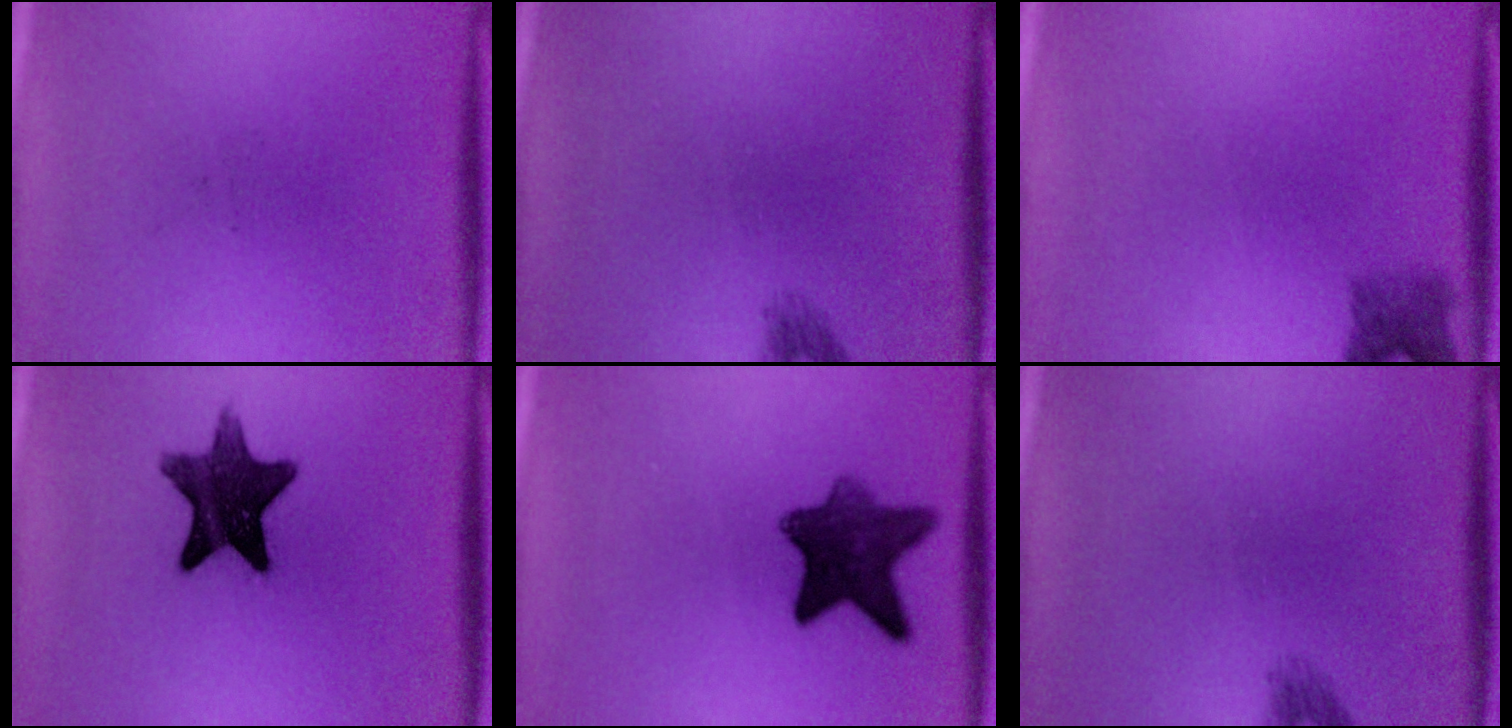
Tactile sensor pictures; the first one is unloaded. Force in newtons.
{"total": 1.3}
{"total": 2.7}
{"total": 13.1}
{"total": 9.3}
{"total": 1.3}